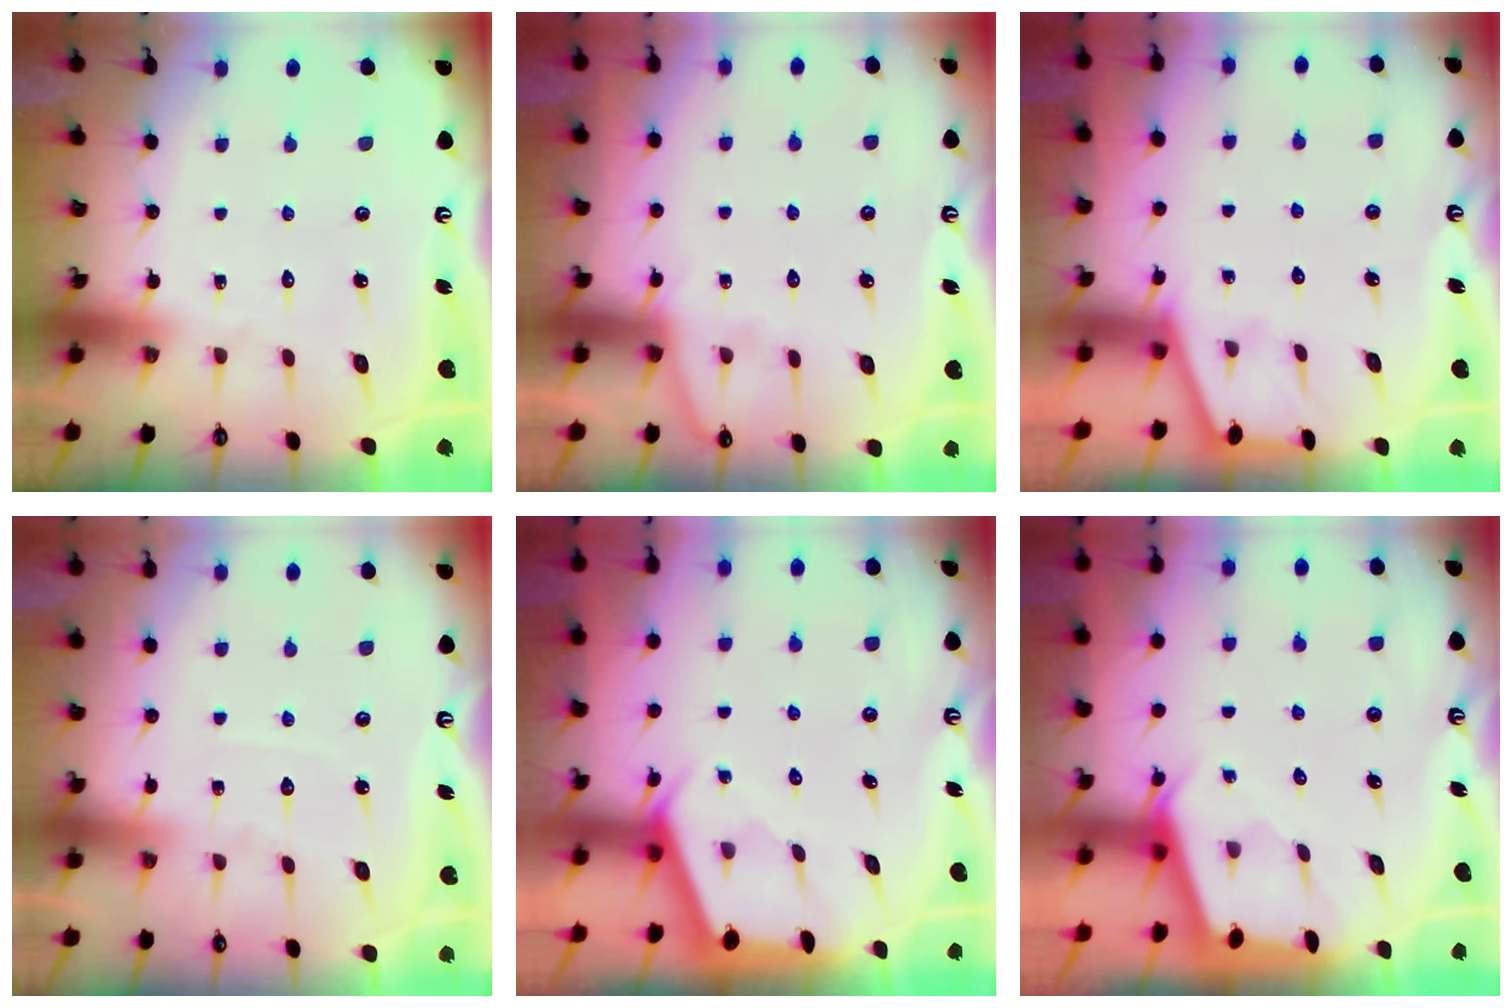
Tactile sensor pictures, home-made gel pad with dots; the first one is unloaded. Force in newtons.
{"total": 2.0, "press": 2.0, "slide": 0.4}
{"total": 1.3, "press": 1.2, "slide": 0.2}
{"total": 4.6, "press": 4.6, "slide": 0.6}
{"total": 2.4, "press": 2.4, "slide": 0.3}
{"total": 2.0, "press": 2.0, "slide": 0.3}